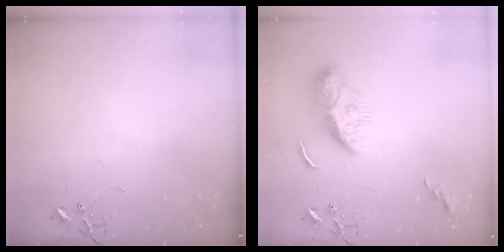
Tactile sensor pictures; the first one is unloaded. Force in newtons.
{"total": 9.4, "press": 9.4, "slide": 1.0}